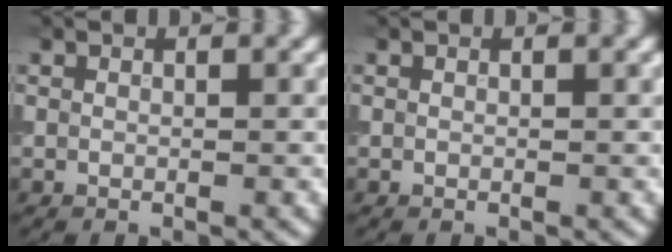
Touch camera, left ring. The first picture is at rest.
{"total": 0.0}